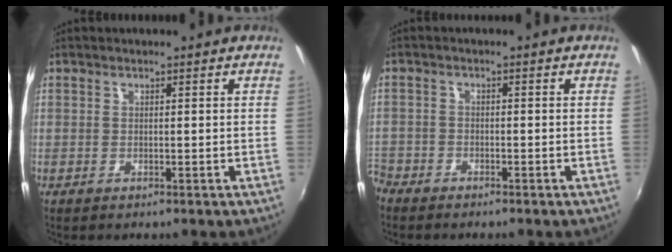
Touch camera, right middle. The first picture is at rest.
{"total": 4.8, "force": [-3.8, 2.8, 1.0], "torque": [-0.050, -0.005, -0.075]}